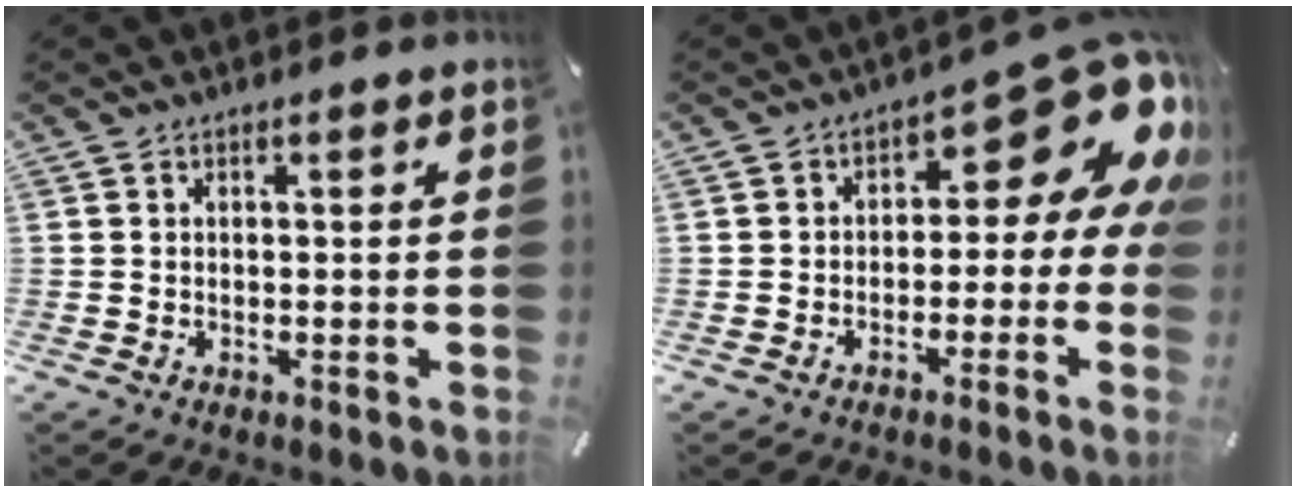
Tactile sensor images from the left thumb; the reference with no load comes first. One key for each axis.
{"total": 14.8, "fx": 6.4, "fy": 7.0, "fz": 11.4, "tx": -0.134, "ty": -0.049, "tz": 0.101}